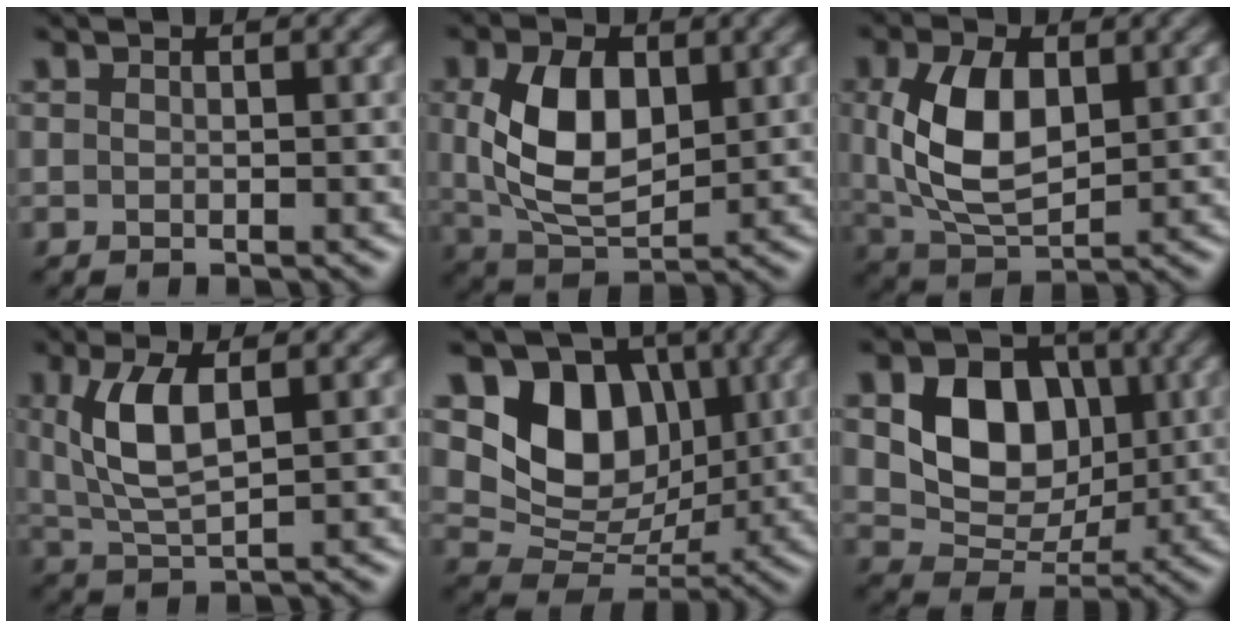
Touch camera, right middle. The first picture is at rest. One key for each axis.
{"total": 6.6, "fx": 1.2, "fy": 3.8, "fz": 5.2, "tx": -0.110, "ty": 0.001, "tz": 0.027}
{"total": 6.6, "fx": 1.1, "fy": 3.8, "fz": 5.3, "tx": -0.118, "ty": 0.001, "tz": 0.027}
{"total": 4.7, "fx": 1.2, "fy": 1.8, "fz": 4.2, "tx": -0.098, "ty": -0.001, "tz": 0.029}
{"total": 7.6, "fx": 2.5, "fy": 6.0, "fz": 4.0, "tx": -0.065, "ty": -0.014, "tz": 0.039}
{"total": 7.2, "fx": 1.3, "fy": 5.6, "fz": 4.3, "tx": -0.078, "ty": -0.002, "tz": 0.021}